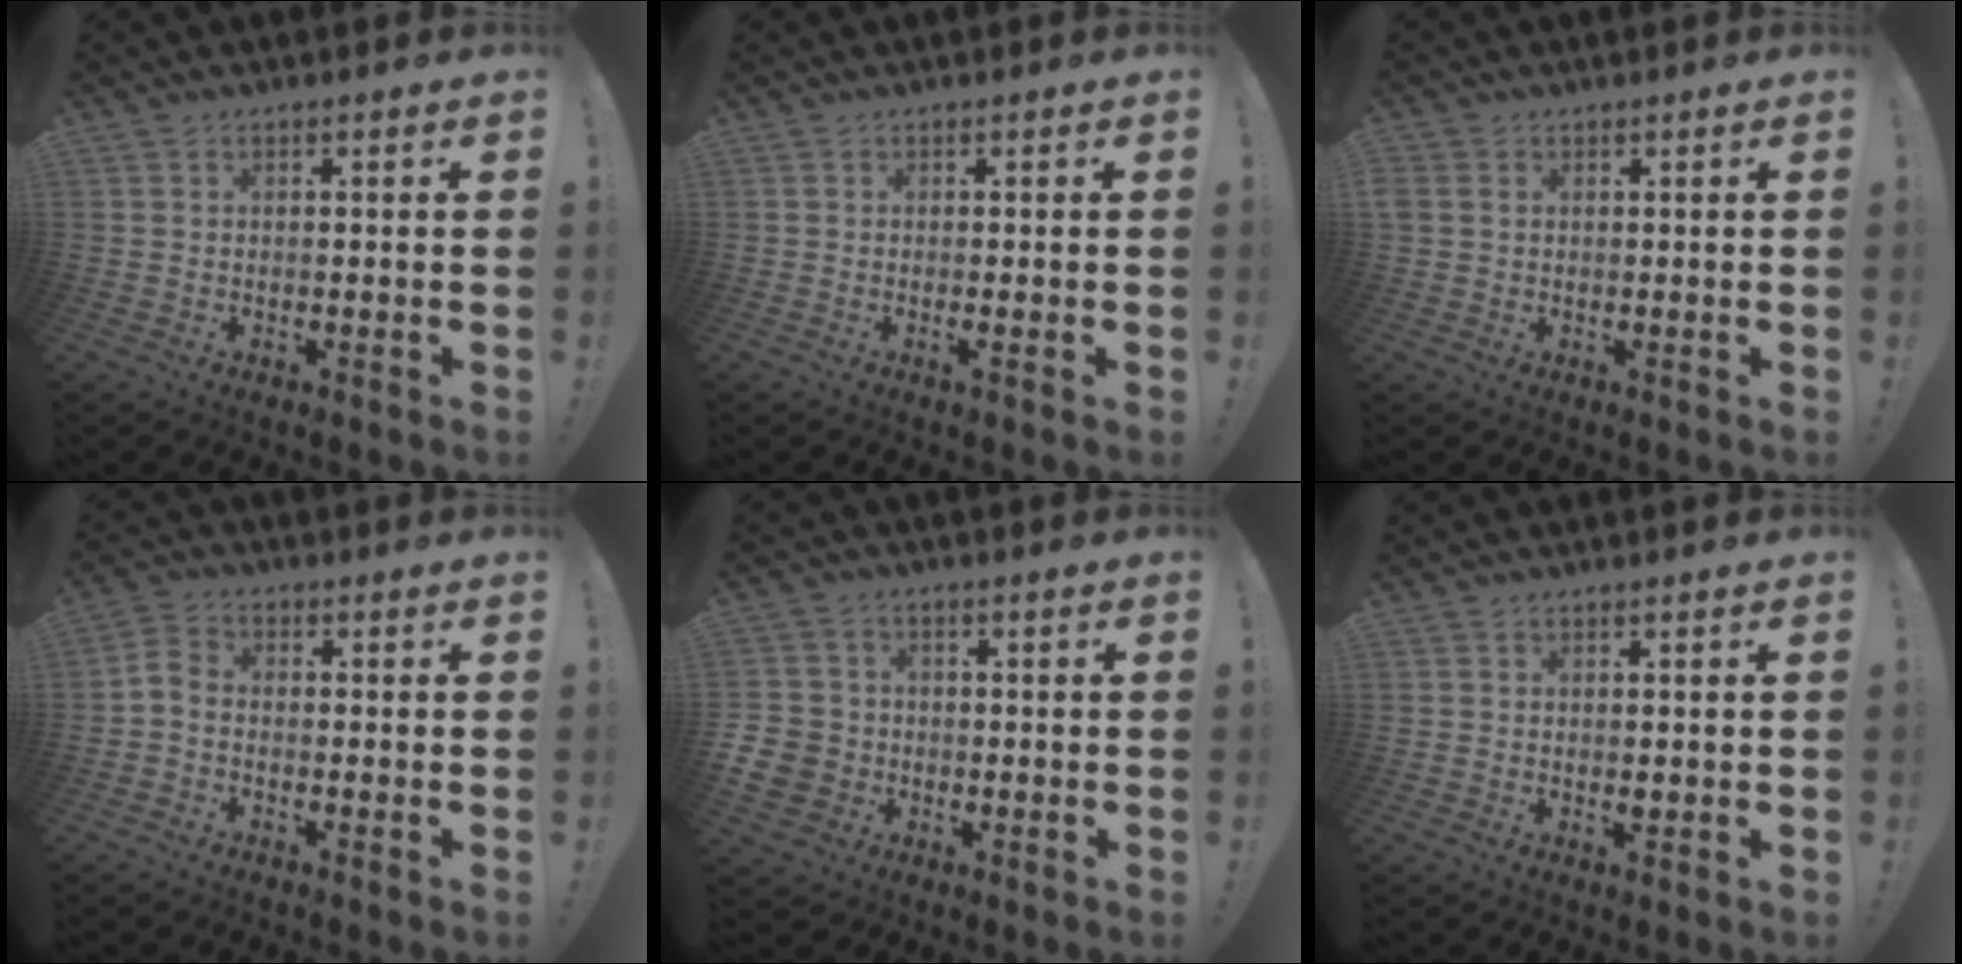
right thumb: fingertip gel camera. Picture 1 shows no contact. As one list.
[{"total": 1.6, "force": [-0.2, -0.4, 1.6], "torque": [-0.023, -0.005, -0.005]}, {"total": 2.1, "force": [0.4, 1.9, 0.9], "torque": [-0.015, 0.004, 0.010]}, {"total": 3.4, "force": [-1.8, 1.9, 2.3], "torque": [-0.051, 0.006, -0.033]}, {"total": 7.9, "force": [-2.4, 7.0, 2.7], "torque": [-0.059, 0.022, -0.041]}, {"total": 0.7, "force": [0.1, 0.2, 0.6], "torque": [-0.006, -0.001, -0.001]}]